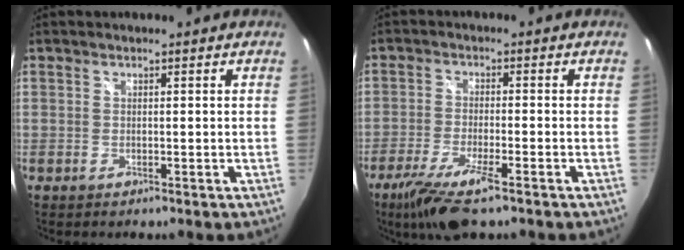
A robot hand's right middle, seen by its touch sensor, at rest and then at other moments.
{"total": 10.2, "force": [-6.7, 1.8, 7.5], "torque": [-0.167, -0.030, -0.123]}